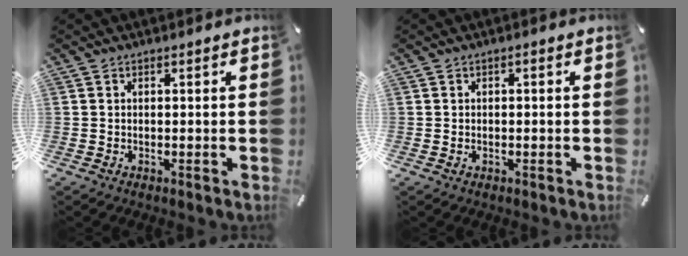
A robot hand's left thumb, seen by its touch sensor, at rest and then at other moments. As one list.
[{"total": 0.9, "force": [-0.3, 0.4, 0.7], "torque": [-0.013, 0.000, -0.006]}]